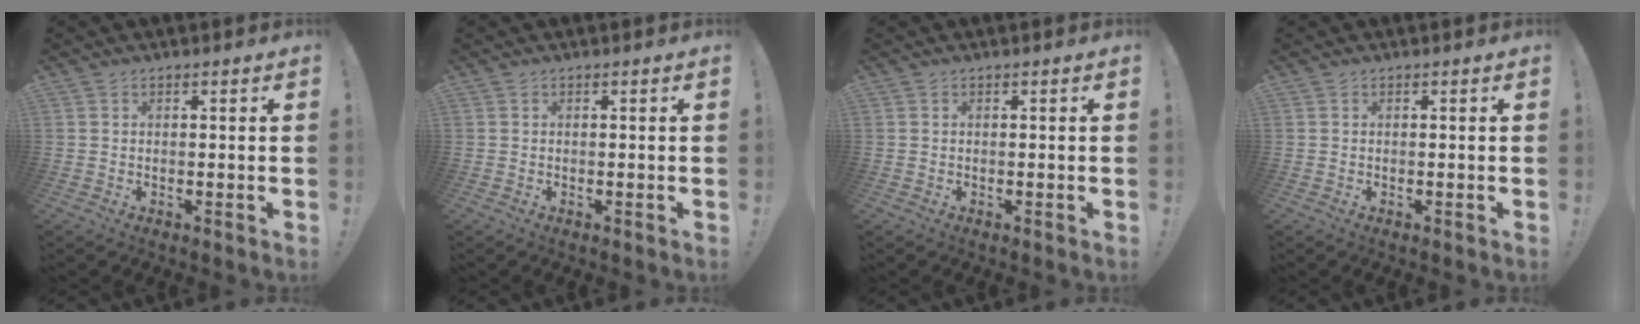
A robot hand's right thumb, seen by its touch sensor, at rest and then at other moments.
{"total": 0.0}
{"total": 0.0}
{"total": 0.0}